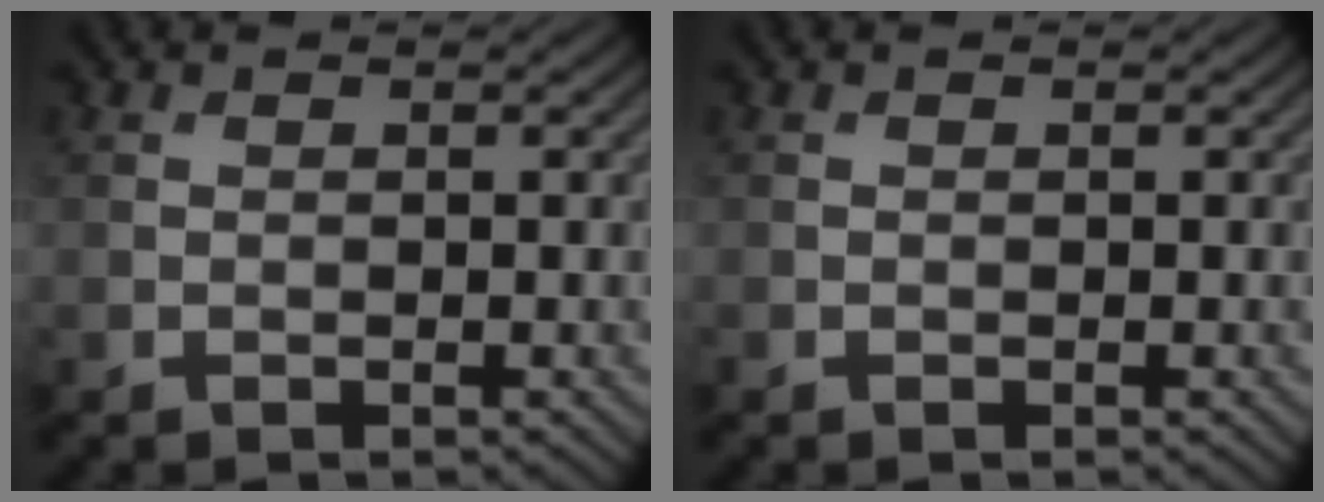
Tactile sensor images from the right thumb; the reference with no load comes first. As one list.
[{"total": 0.0}]